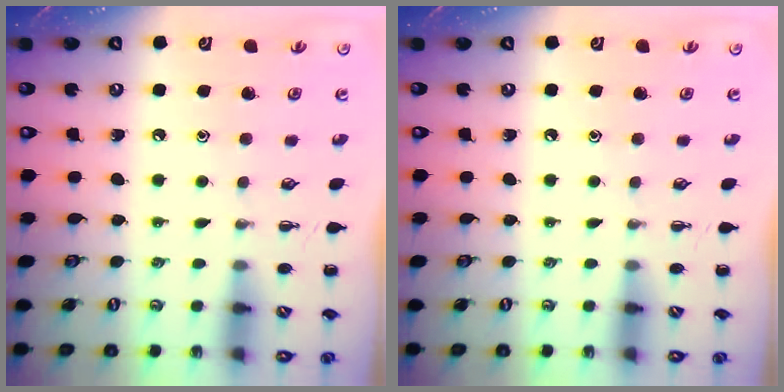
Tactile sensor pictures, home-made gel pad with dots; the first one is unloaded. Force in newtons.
{"total": 0.0}